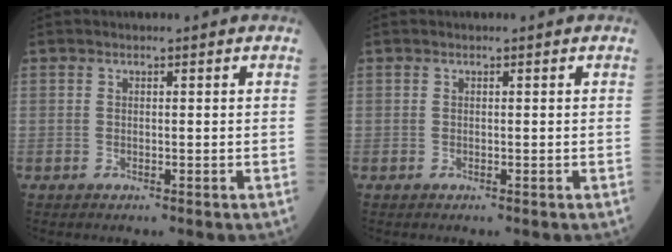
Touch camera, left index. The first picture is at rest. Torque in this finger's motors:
{"motor_torque": [0.00, 0.00, 0.00, 0.00]}